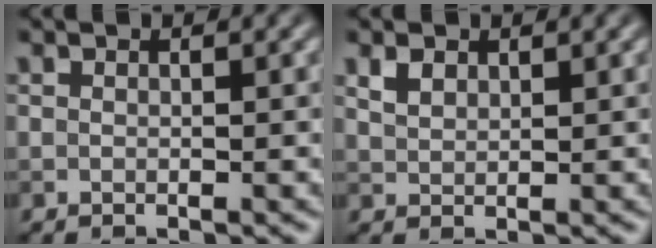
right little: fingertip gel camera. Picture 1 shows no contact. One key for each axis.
{"total": 1.6, "fx": 1.0, "fy": 0.9, "fz": 0.7, "tx": -0.017, "ty": 0.003, "tz": 0.023}